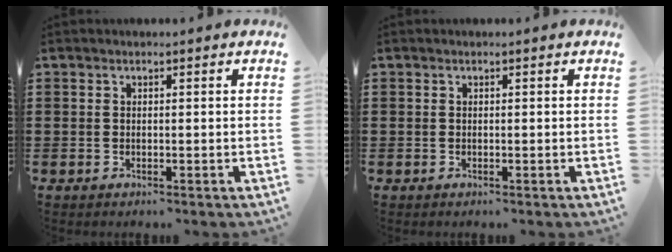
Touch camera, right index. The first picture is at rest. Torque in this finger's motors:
{"motor_torque": [-0.16, 0.14, 0.00, 0.00]}